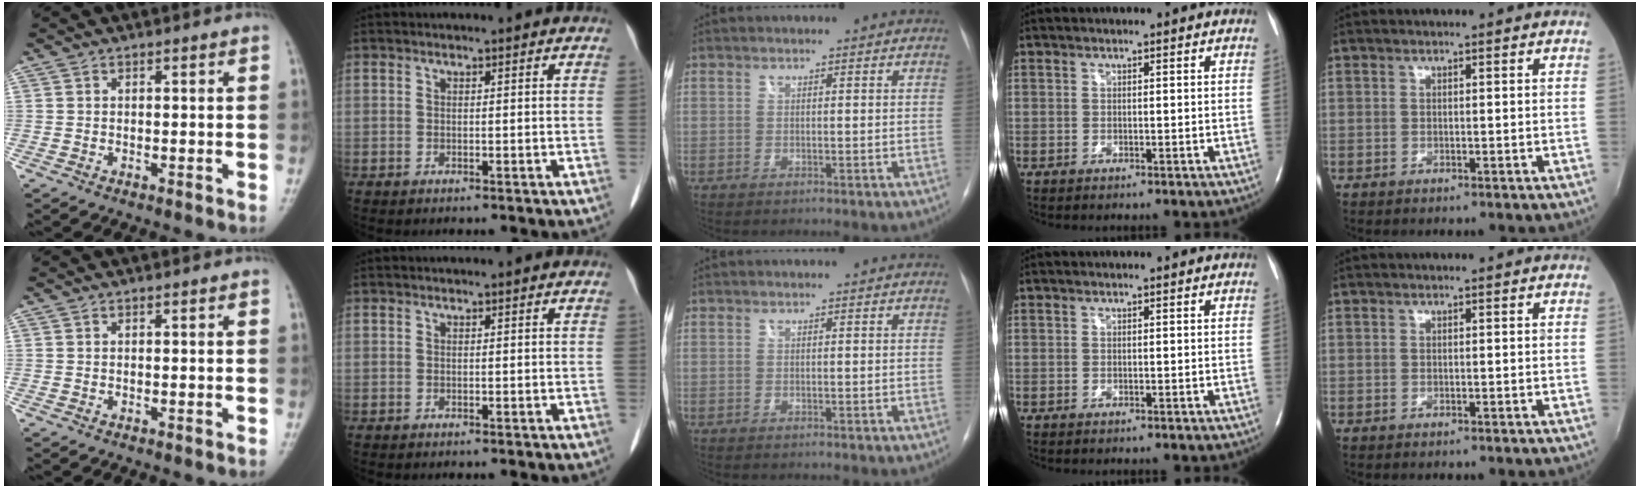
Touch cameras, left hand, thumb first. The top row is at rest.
{}